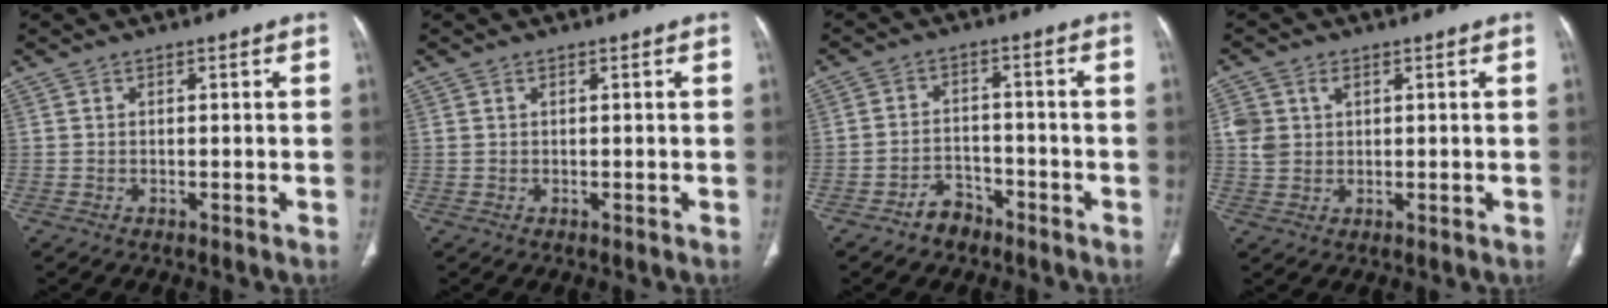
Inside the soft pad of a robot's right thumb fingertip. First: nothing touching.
{"total": 0.5, "force": [0.3, 0.2, 0.3], "torque": [-0.010, 0.008, 0.008]}
{"total": 4.7, "force": [-3.4, 3.0, 1.3], "torque": [-0.010, 0.031, -0.053]}
{"total": 4.9, "force": [1.5, 3.8, 2.8], "torque": [-0.051, 0.002, 0.036]}